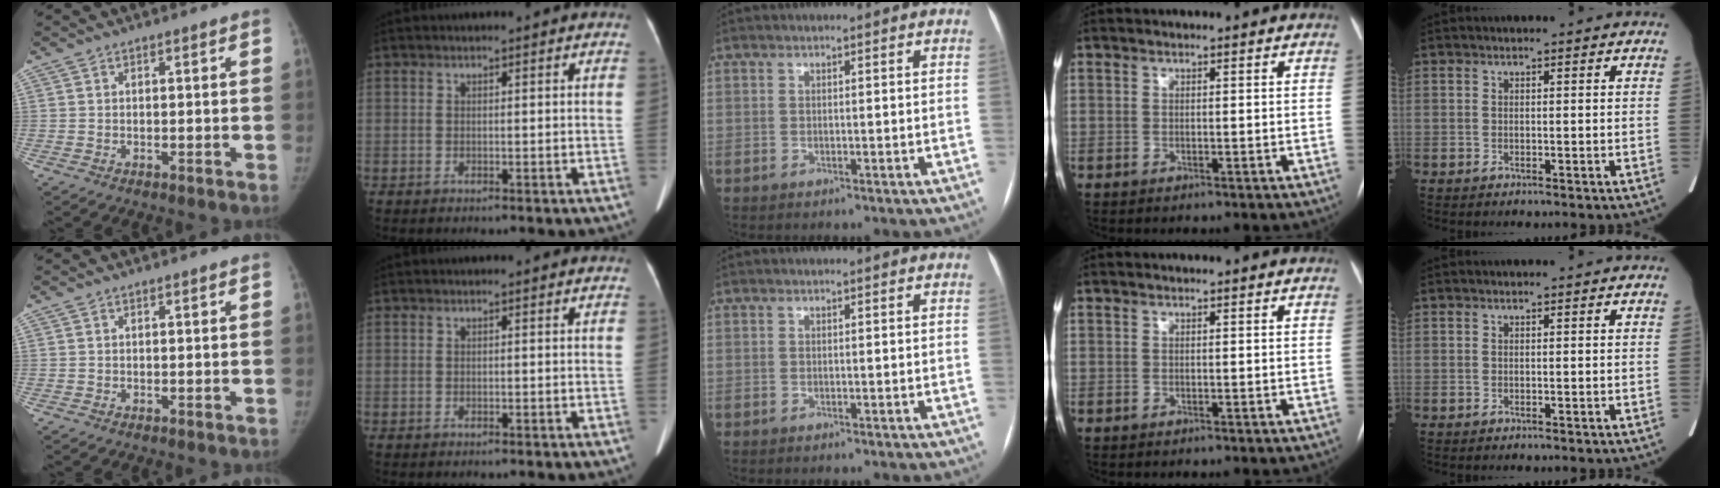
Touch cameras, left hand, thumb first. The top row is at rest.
{}